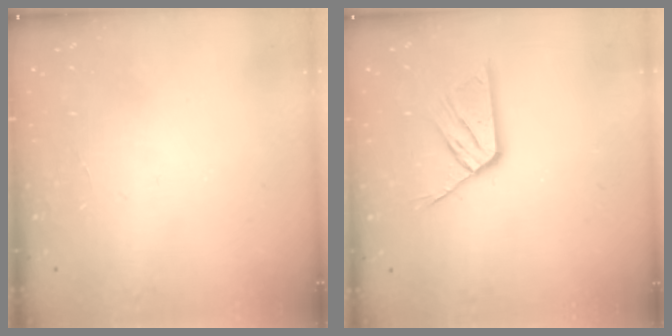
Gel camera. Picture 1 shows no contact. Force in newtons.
{"total": 11.8, "press": 11.8, "slide": 1.0}